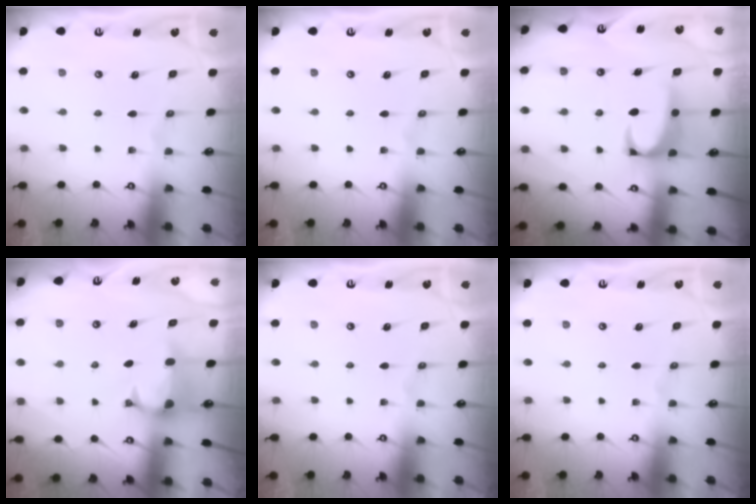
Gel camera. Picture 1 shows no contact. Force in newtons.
{"total": 0.0}
{"total": 2.3, "press": 2.1, "slide": 1.0}
{"total": 0.9, "press": 0.2, "slide": 0.9}
{"total": 0.0}
{"total": 0.0}